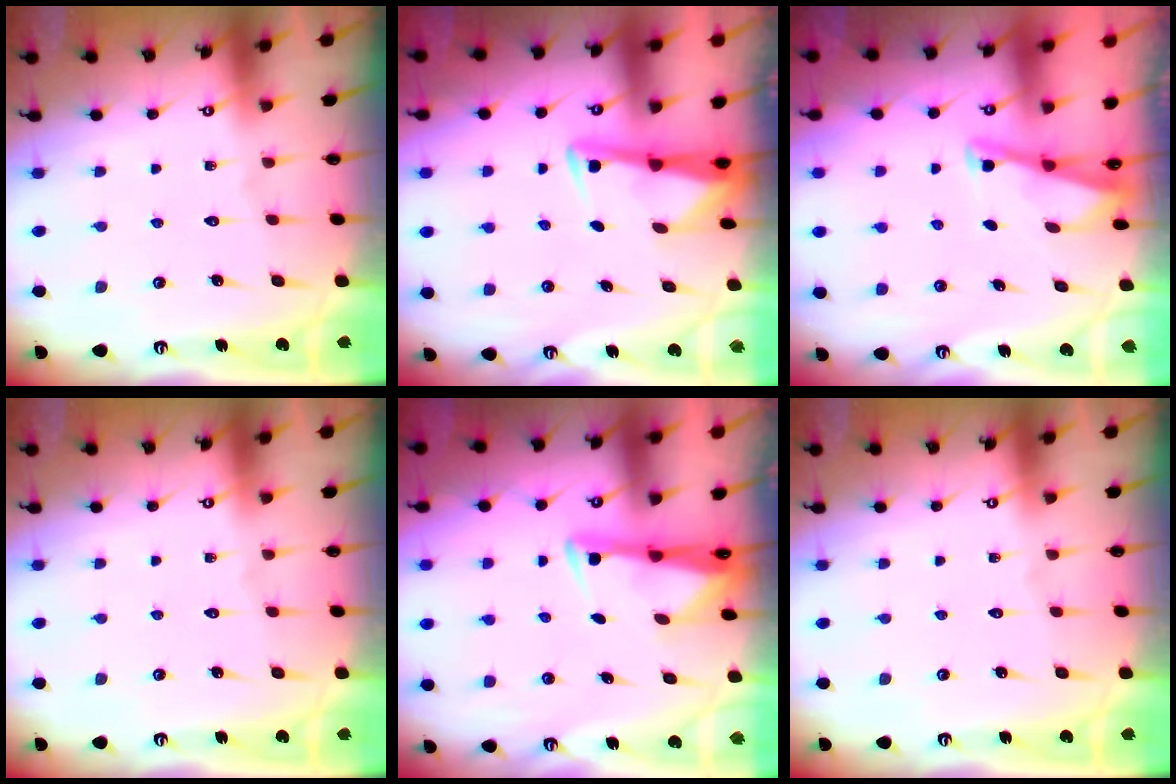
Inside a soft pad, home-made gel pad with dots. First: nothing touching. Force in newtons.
{"total": 3.0, "press": 2.9, "slide": 0.4}
{"total": 2.7, "press": 2.7, "slide": 0.3}
{"total": 0.0}
{"total": 3.3, "press": 3.2, "slide": 0.9}
{"total": 0.0}